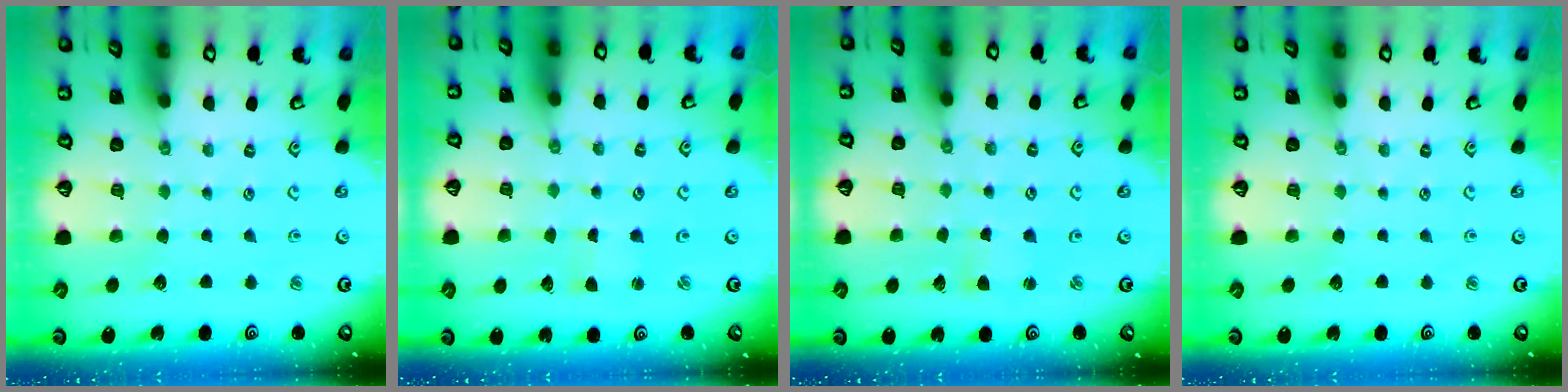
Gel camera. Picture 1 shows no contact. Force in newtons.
{"total": 1.3, "press": 1.3, "slide": 0.1}
{"total": 2.7, "press": 2.7, "slide": 0.3}
{"total": 0.0}